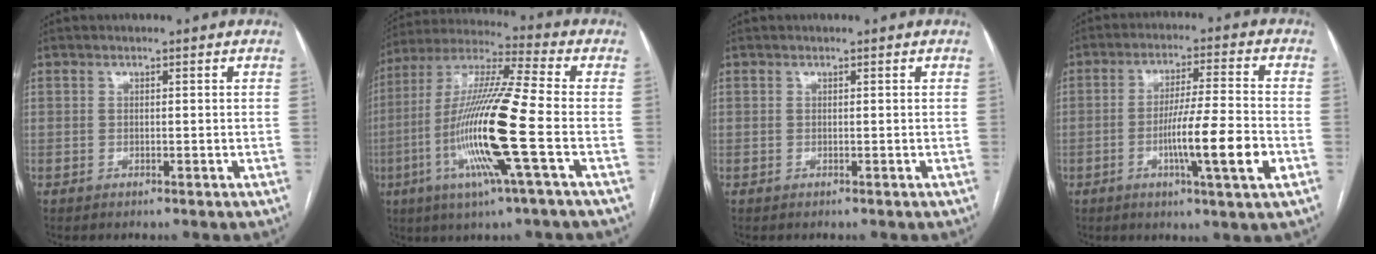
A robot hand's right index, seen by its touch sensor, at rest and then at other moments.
{"total": 17.7, "force": [-4.7, -0.4, 17.1], "torque": [-0.345, -0.013, -0.097]}
{"total": 0.0}
{"total": 11.3, "force": [-3.3, -0.3, 10.8], "torque": [-0.185, -0.007, -0.057]}